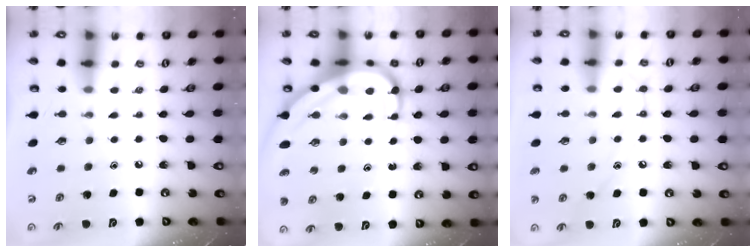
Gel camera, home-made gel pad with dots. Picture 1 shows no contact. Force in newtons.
{"total": 14.4, "press": 14.3, "slide": 1.5}
{"total": 8.8, "press": 8.8, "slide": 0.7}